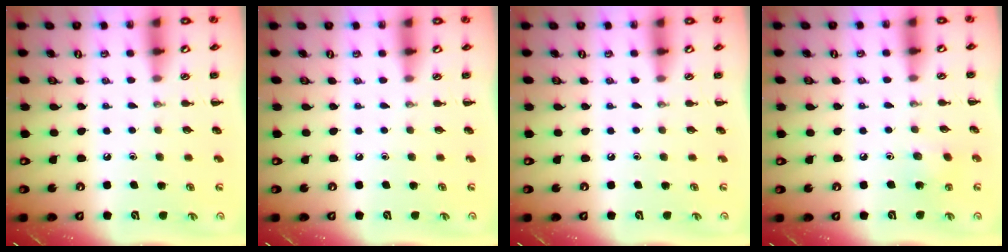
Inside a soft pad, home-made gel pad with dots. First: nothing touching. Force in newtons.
{"total": 0.0}
{"total": 0.0}
{"total": 3.7, "press": 3.5, "slide": 1.2}